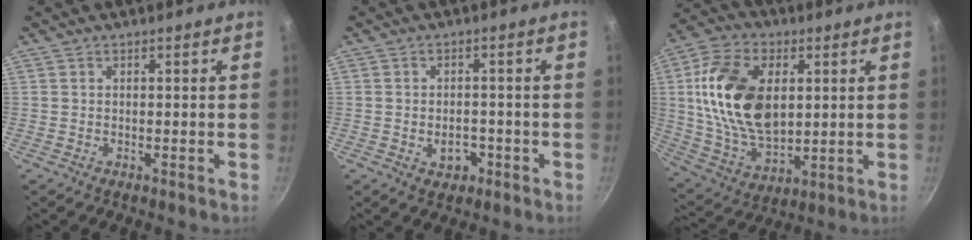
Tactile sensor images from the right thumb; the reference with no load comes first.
{"total": 4.0, "force": [-1.5, 2.8, 2.3], "torque": [-0.021, 0.013, -0.017]}
{"total": 20.8, "force": [3.6, 13.2, 15.8], "torque": [-0.276, -0.008, 0.070]}